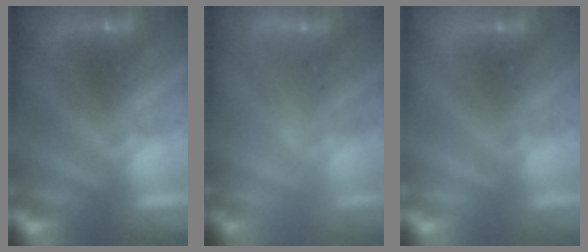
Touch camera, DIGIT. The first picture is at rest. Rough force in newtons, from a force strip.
{"total": 2.2}
{"total": 2.9}